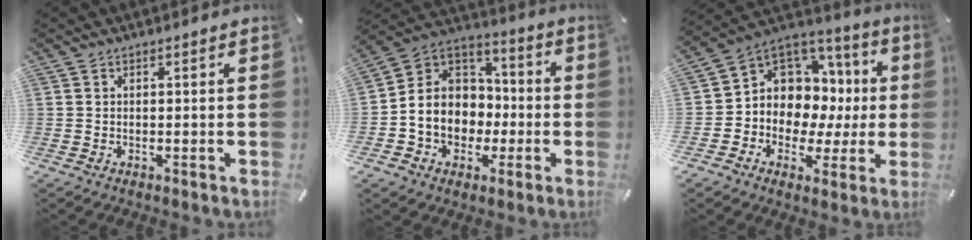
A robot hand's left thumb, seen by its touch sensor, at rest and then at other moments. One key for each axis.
{"total": 11.7, "fx": -3.0, "fy": 10.5, "fz": 4.1, "tx": -0.100, "ty": 0.004, "tz": -0.051}
{"total": 8.7, "fx": 1.3, "fy": 8.3, "fz": 2.5, "tx": -0.039, "ty": -0.046, "tz": 0.031}